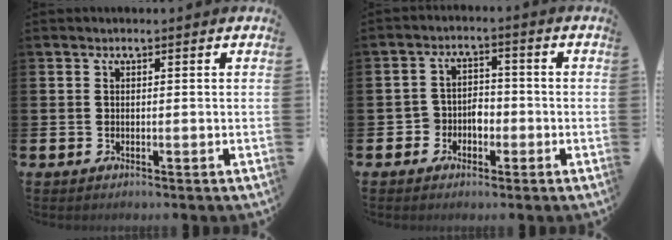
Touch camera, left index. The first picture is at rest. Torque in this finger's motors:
{"motor_torque": [0.06, 0.07, 0.08, 0.02]}